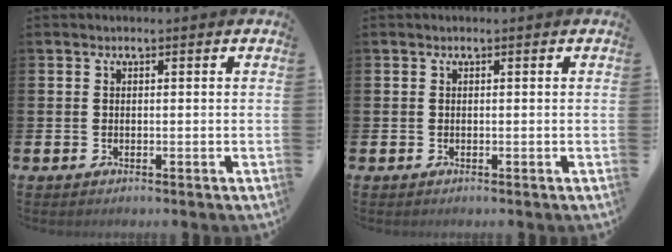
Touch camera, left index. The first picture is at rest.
{"total": 0.0}